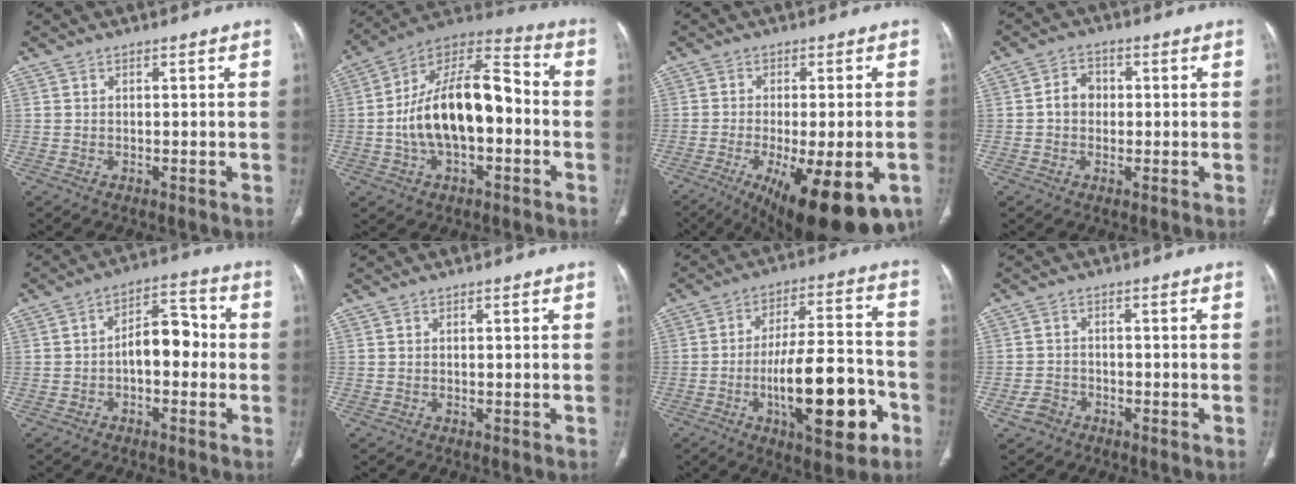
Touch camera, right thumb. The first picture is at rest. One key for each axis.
{"total": 20.3, "fx": -2.1, "fy": 10.5, "fz": 17.2, "tx": -0.288, "ty": 0.048, "tz": -0.039}
{"total": 20.7, "fx": -9.7, "fy": 7.2, "fz": 16.8, "tx": -0.207, "ty": -0.010, "tz": -0.131}
{"total": 4.2, "fx": -0.1, "fy": 3.5, "fz": 2.3, "tx": -0.026, "ty": 0.014, "tz": -0.008}
{"total": 8.4, "fx": -1.1, "fy": 4.9, "fz": 6.8, "tx": -0.080, "ty": 0.037, "tz": -0.027}
{"total": 0.0}
{"total": 19.4, "fx": -6.8, "fy": 6.8, "fz": 16.8, "tx": -0.251, "ty": 0.033, "tz": -0.097}
{"total": 3.0, "fx": -1.8, "fy": 2.3, "fz": 0.8, "tx": -0.012, "ty": 0.017, "tz": -0.032}